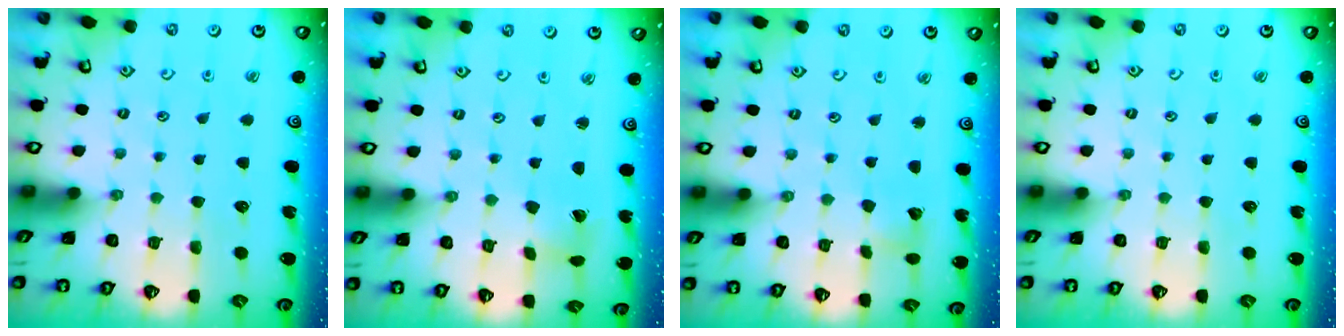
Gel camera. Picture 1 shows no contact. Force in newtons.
{"total": 1.4, "press": 1.4, "slide": 0.2}
{"total": 3.2, "press": 3.2, "slide": 0.3}
{"total": 0.0}